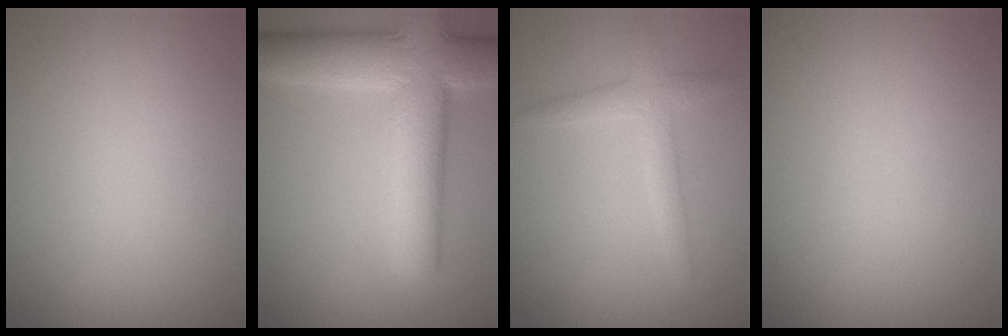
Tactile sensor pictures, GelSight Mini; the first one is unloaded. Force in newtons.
{"total": 10.1, "press": 10.1, "slide": 0.7}
{"total": 2.4, "press": 2.4, "slide": 0.1}
{"total": 0.0}